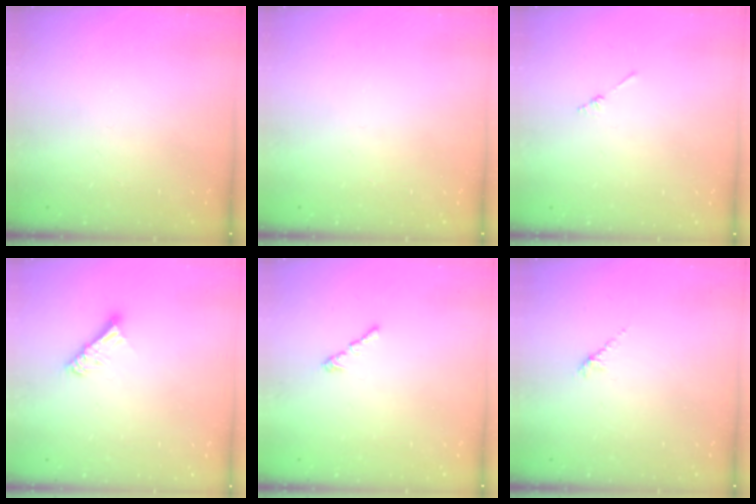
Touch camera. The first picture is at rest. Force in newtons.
{"total": 0.0}
{"total": 1.3, "press": 1.3, "slide": 0.3}
{"total": 6.7, "press": 6.7, "slide": 0.6}
{"total": 1.3, "press": 1.2, "slide": 0.6}
{"total": 2.6, "press": 2.4, "slide": 0.7}